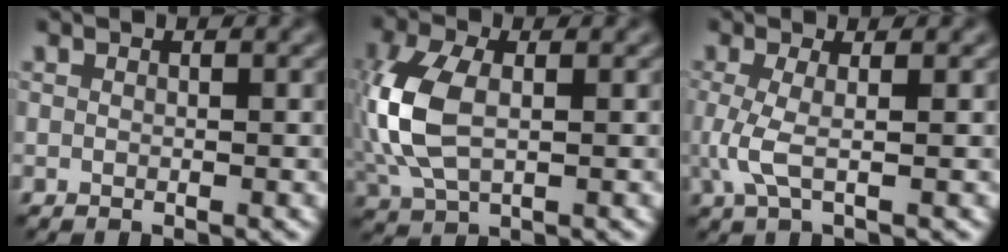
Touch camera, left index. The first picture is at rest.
{"total": 7.4, "force": [0.0, 4.2, 6.0], "torque": [-0.159, 0.004, -0.003]}
{"total": 2.7, "force": [-0.2, 0.6, 2.6], "torque": [-0.066, -0.005, -0.005]}